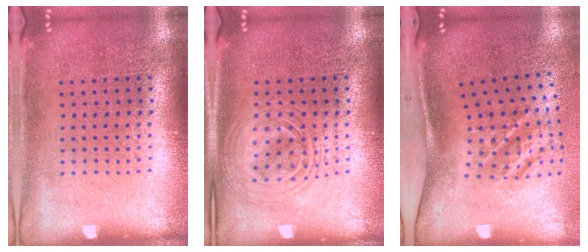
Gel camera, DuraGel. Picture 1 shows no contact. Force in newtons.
{"total": 1.7, "press": 1.7, "slide": 0.3}
{"total": 2.3, "press": 1.3, "slide": 1.9}